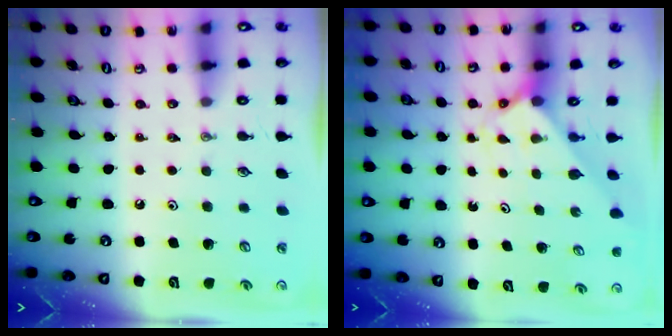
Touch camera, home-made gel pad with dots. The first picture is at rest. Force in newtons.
{"total": 2.2, "press": 2.2, "slide": 0.2}